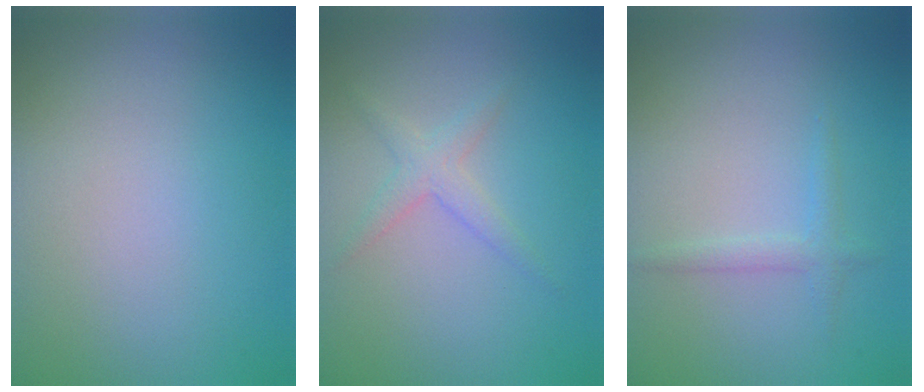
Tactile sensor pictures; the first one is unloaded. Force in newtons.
{"total": 1.9, "press": 1.9, "slide": 0.1}
{"total": 1.3, "press": 1.3, "slide": 0.1}